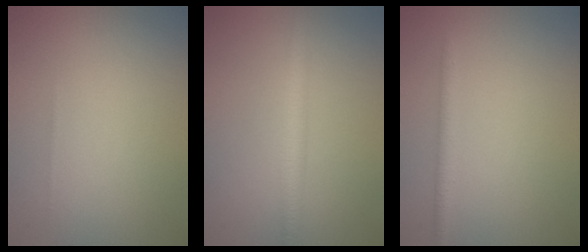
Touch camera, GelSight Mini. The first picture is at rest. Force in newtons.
{"total": 2.5, "press": 2.5, "slide": 0.1}
{"total": 1.5, "press": 1.5, "slide": 0.2}